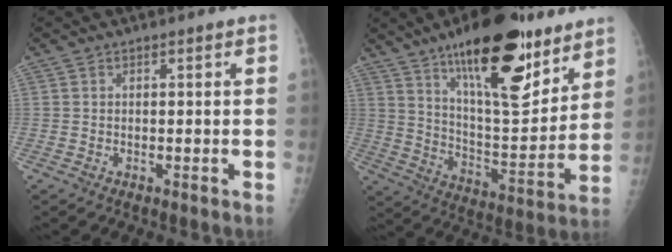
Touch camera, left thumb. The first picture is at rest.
{"total": 24.8, "force": [15.4, 8.6, 17.4], "torque": [-0.229, -0.074, 0.247]}